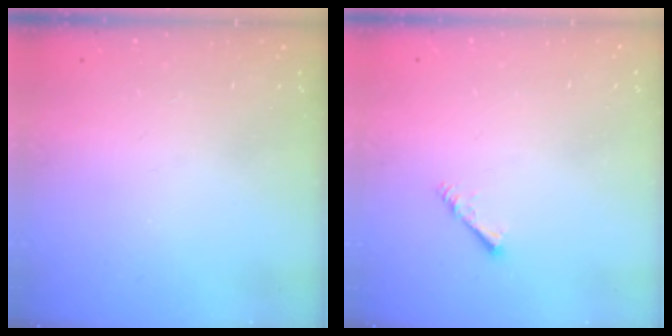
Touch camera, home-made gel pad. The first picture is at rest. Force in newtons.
{"total": 1.4, "press": 1.4, "slide": 0.3}